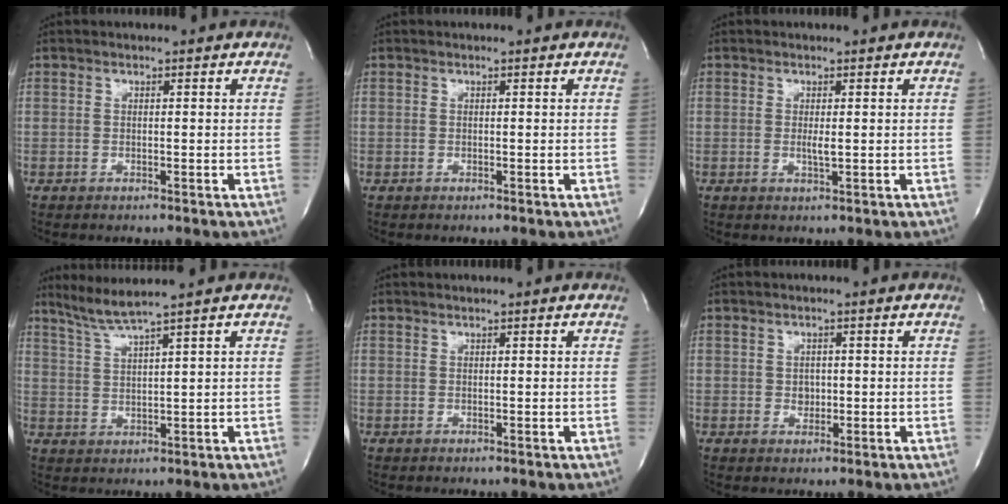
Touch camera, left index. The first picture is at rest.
{"total": 0.0}
{"total": 1.6, "force": [0.3, 0.1, 1.5], "torque": [-0.033, -0.002, 0.006]}
{"total": 5.3, "force": [4.4, -1.9, 2.4], "torque": [-0.054, -0.007, 0.093]}
{"total": 0.7, "force": [0.6, -0.2, 0.3], "torque": [-0.006, 0.001, 0.013]}
{"total": 1.3, "force": [0.1, 1.1, 0.7], "torque": [-0.009, 0.001, 0.004]}